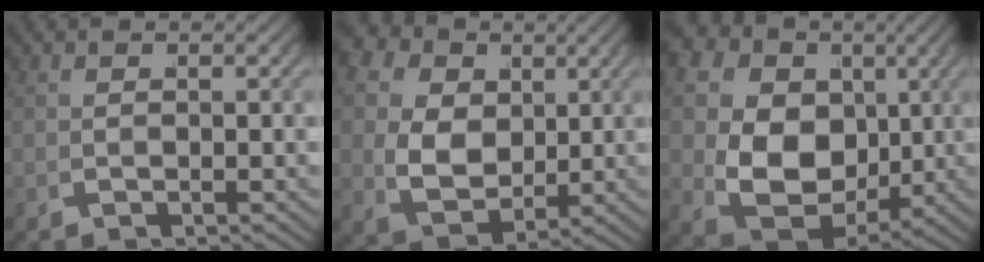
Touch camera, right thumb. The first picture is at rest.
{"total": 10.7, "force": [1.7, 8.4, 6.4], "torque": [-0.144, -0.039, 0.037]}
{"total": 16.2, "force": [1.6, 12.8, 9.9], "torque": [-0.205, -0.047, 0.033]}